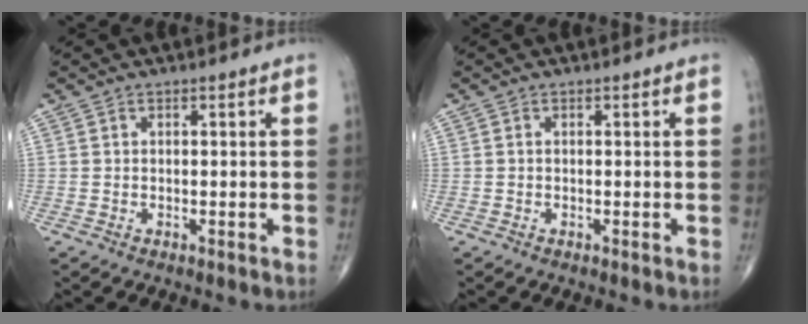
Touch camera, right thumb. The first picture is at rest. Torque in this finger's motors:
{"motor_torque": [-0.25, -0.24, 0.26, 0.01, 0.03]}